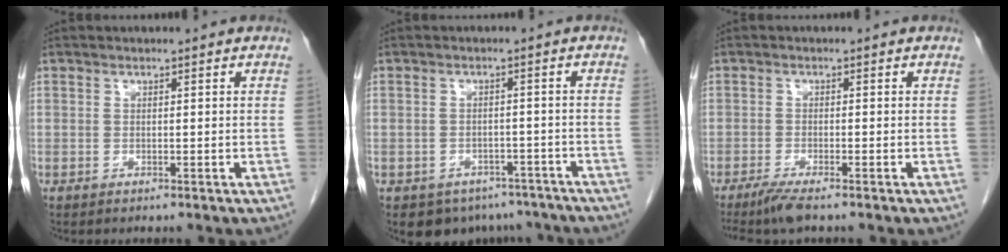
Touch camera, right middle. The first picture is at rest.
{"total": 8.8, "force": [-6.8, 5.4, 1.6], "torque": [-0.011, 0.009, -0.075]}
{"total": 3.8, "force": [-2.9, 0.0, 2.4], "torque": [-0.046, -0.010, -0.056]}